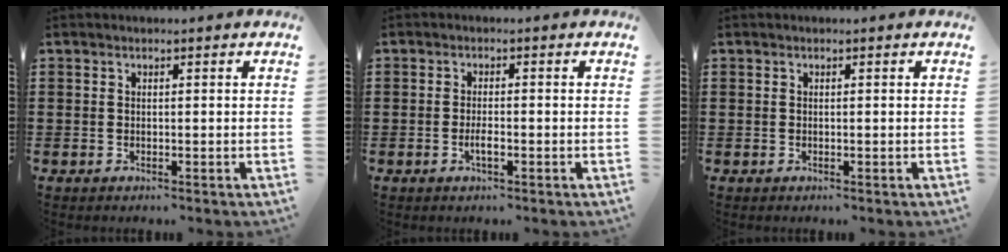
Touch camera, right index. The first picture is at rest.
{"total": 2.1, "force": [-0.9, 0.5, 1.9], "torque": [-0.034, 0.000, -0.015]}
{"total": 0.0}